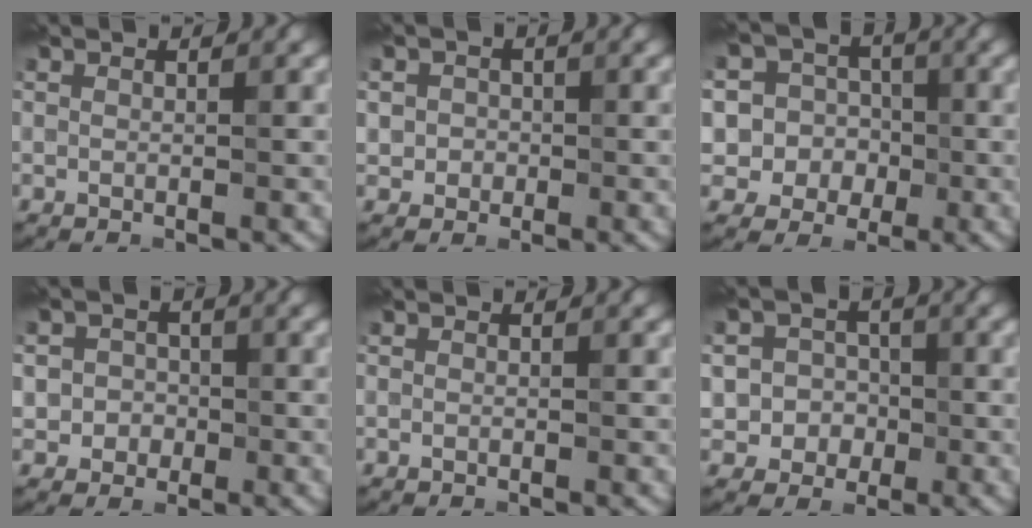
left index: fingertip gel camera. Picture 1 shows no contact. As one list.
[{"total": 1.8, "force": [-0.1, 1.7, 0.5], "torque": [0.002, -0.002, -0.002]}, {"total": 8.0, "force": [-1.0, 7.7, 1.8], "torque": [-0.042, 0.023, -0.048]}, {"total": 2.9, "force": [-0.5, 2.7, 0.8], "torque": [0.005, 0.003, -0.022]}, {"total": 0.0}, {"total": 4.7, "force": [-1.2, 4.5, 1.1], "torque": [-0.009, 0.014, -0.035]}]